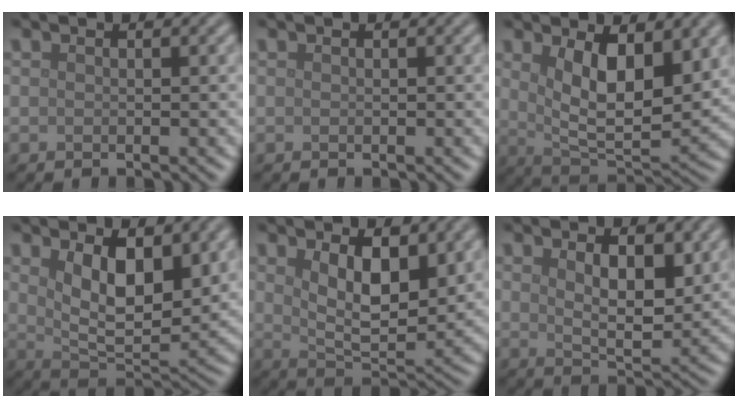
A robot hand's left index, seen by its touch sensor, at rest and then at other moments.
{"total": 0.0}
{"total": 7.9, "force": [2.5, 3.3, 6.7], "torque": [-0.119, -0.016, 0.047]}
{"total": 7.2, "force": [2.6, 3.3, 5.8], "torque": [-0.102, -0.012, 0.050]}
{"total": 6.4, "force": [2.3, 2.9, 5.2], "torque": [-0.091, -0.010, 0.045]}
{"total": 5.2, "force": [1.8, 2.2, 4.3], "torque": [-0.070, -0.009, 0.035]}